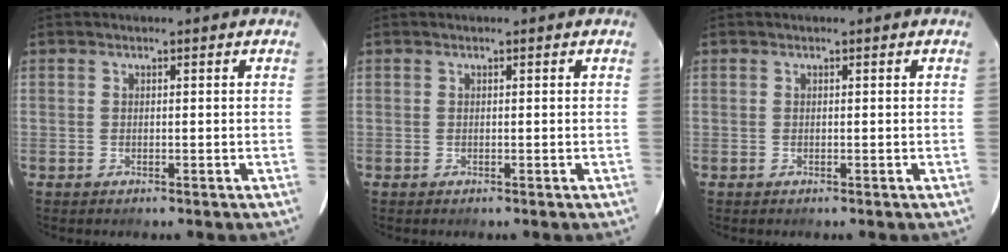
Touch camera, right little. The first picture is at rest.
{"total": 0.0}
{"total": 0.0}